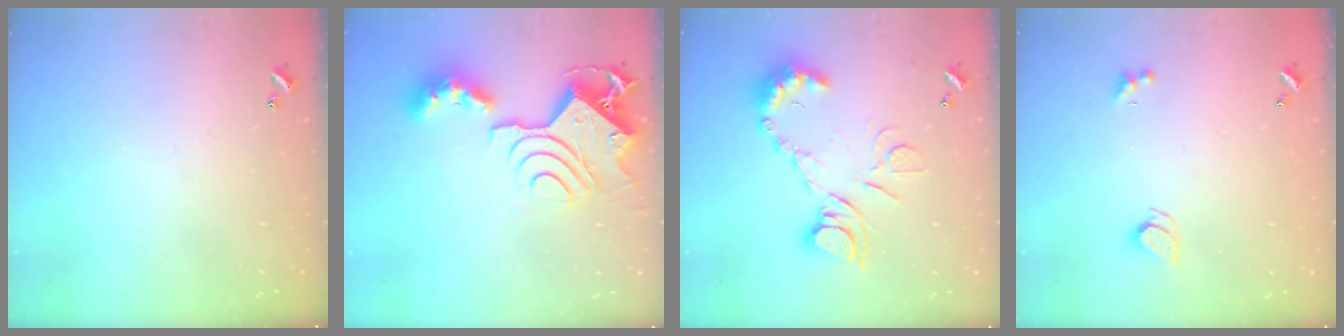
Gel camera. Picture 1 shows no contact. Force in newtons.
{"total": 16.1, "press": 16.0, "slide": 1.7}
{"total": 14.0, "press": 13.9, "slide": 1.3}
{"total": 2.2, "press": 2.2, "slide": 0.3}